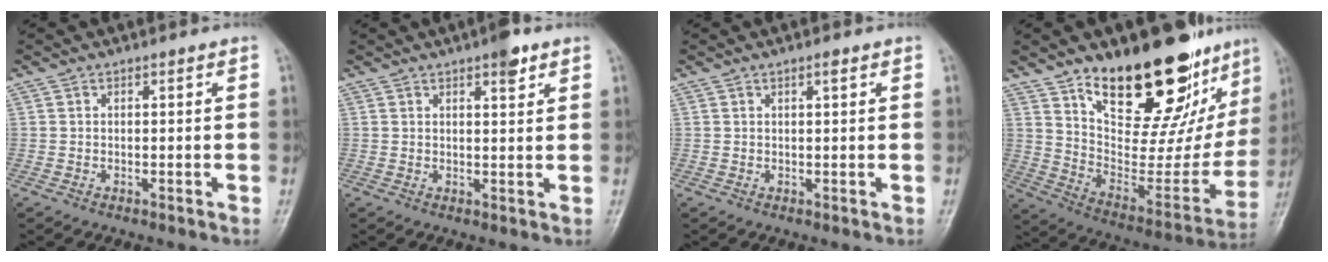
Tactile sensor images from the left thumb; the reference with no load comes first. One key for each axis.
{"total": 3.8, "fx": 2.4, "fy": 1.1, "fz": 2.7, "tx": -0.030, "ty": -0.011, "tz": 0.032}
{"total": 1.3, "fx": 0.8, "fy": 0.3, "fz": 1.0, "tx": -0.015, "ty": -0.002, "tz": 0.012}
{"total": 29.7, "fx": 19.2, "fy": 12.9, "fz": 18.6, "tx": -0.226, "ty": -0.085, "tz": 0.303}